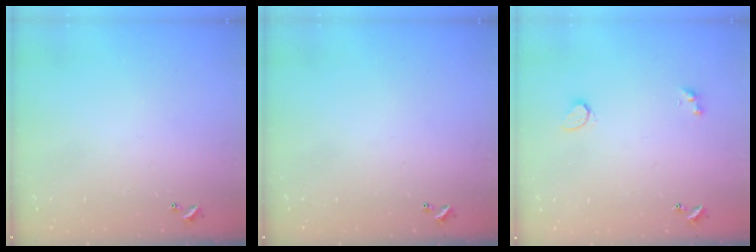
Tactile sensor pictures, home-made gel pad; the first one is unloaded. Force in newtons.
{"total": 0.0}
{"total": 2.3, "press": 2.3, "slide": 0.5}